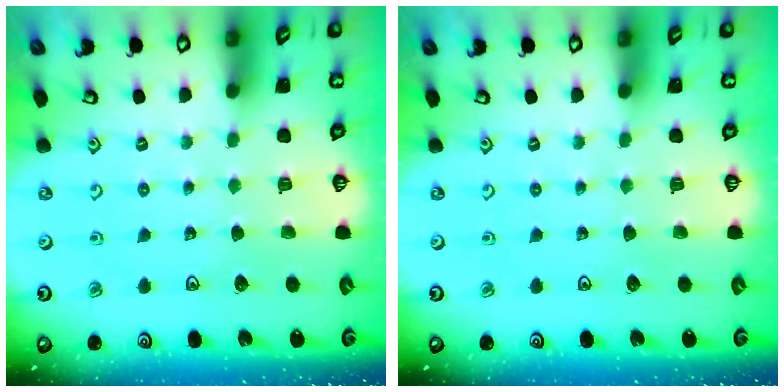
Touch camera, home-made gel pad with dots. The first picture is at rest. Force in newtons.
{"total": 0.0}